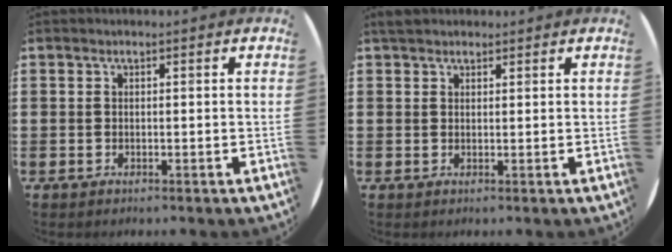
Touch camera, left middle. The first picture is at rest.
{"total": 1.7, "force": [1.4, 0.6, 0.5], "torque": [-0.012, 0.004, 0.028]}